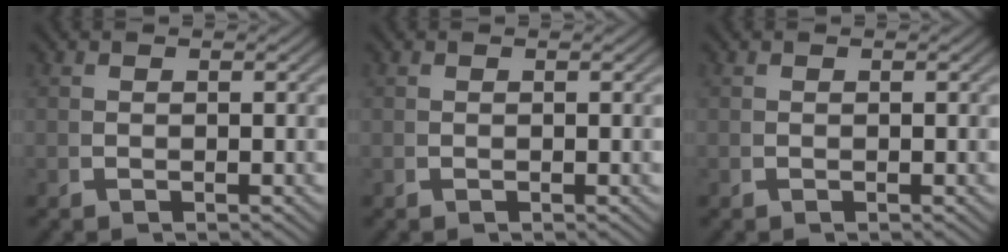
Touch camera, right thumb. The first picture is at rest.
{"total": 0.0}
{"total": 0.0}